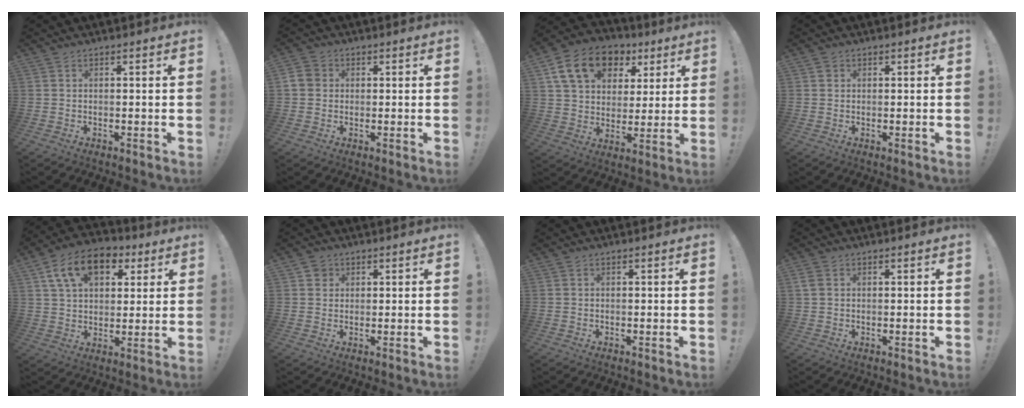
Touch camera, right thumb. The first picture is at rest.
{"total": 4.7, "force": [0.6, 4.2, 2.2], "torque": [-0.046, 0.011, 0.013]}
{"total": 17.1, "force": [7.9, 12.0, 9.1], "torque": [-0.144, -0.023, 0.148]}
{"total": 0.8, "force": [0.5, 0.6, 0.1], "torque": [0.004, -0.002, 0.008]}
{"total": 14.9, "force": [6.7, 9.9, 8.8], "torque": [-0.152, -0.015, 0.129]}
{"total": 2.7, "force": [1.3, 2.2, 0.6], "torque": [-0.004, -0.004, 0.023]}
{"total": 0.0}
{"total": 2.3, "force": [0.9, 1.7, 1.4], "torque": [-0.022, 0.002, 0.017]}